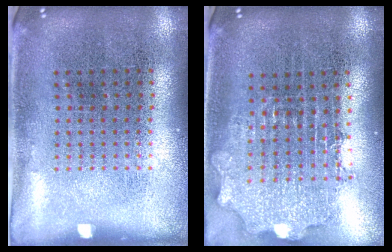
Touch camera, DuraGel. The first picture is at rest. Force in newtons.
{"total": 1.9, "press": 1.5, "slide": 1.1}